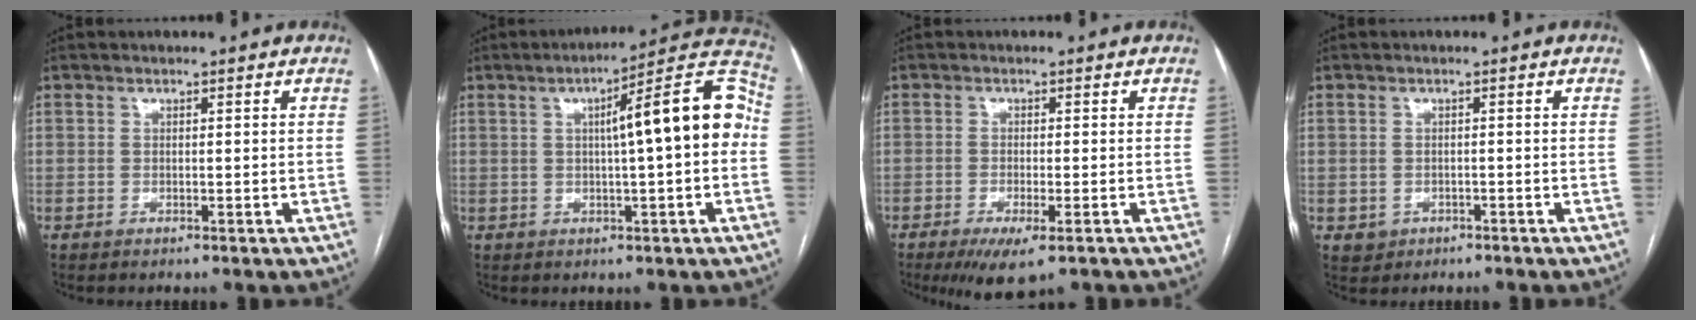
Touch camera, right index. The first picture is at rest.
{"total": 13.4, "force": [1.0, 1.2, 13.3], "torque": [-0.180, 0.040, 0.008]}
{"total": 5.8, "force": [-3.7, 0.8, 4.5], "torque": [-0.073, -0.016, -0.057]}
{"total": 1.7, "force": [-0.9, 1.5, 0.3], "torque": [-0.004, 0.005, -0.006]}